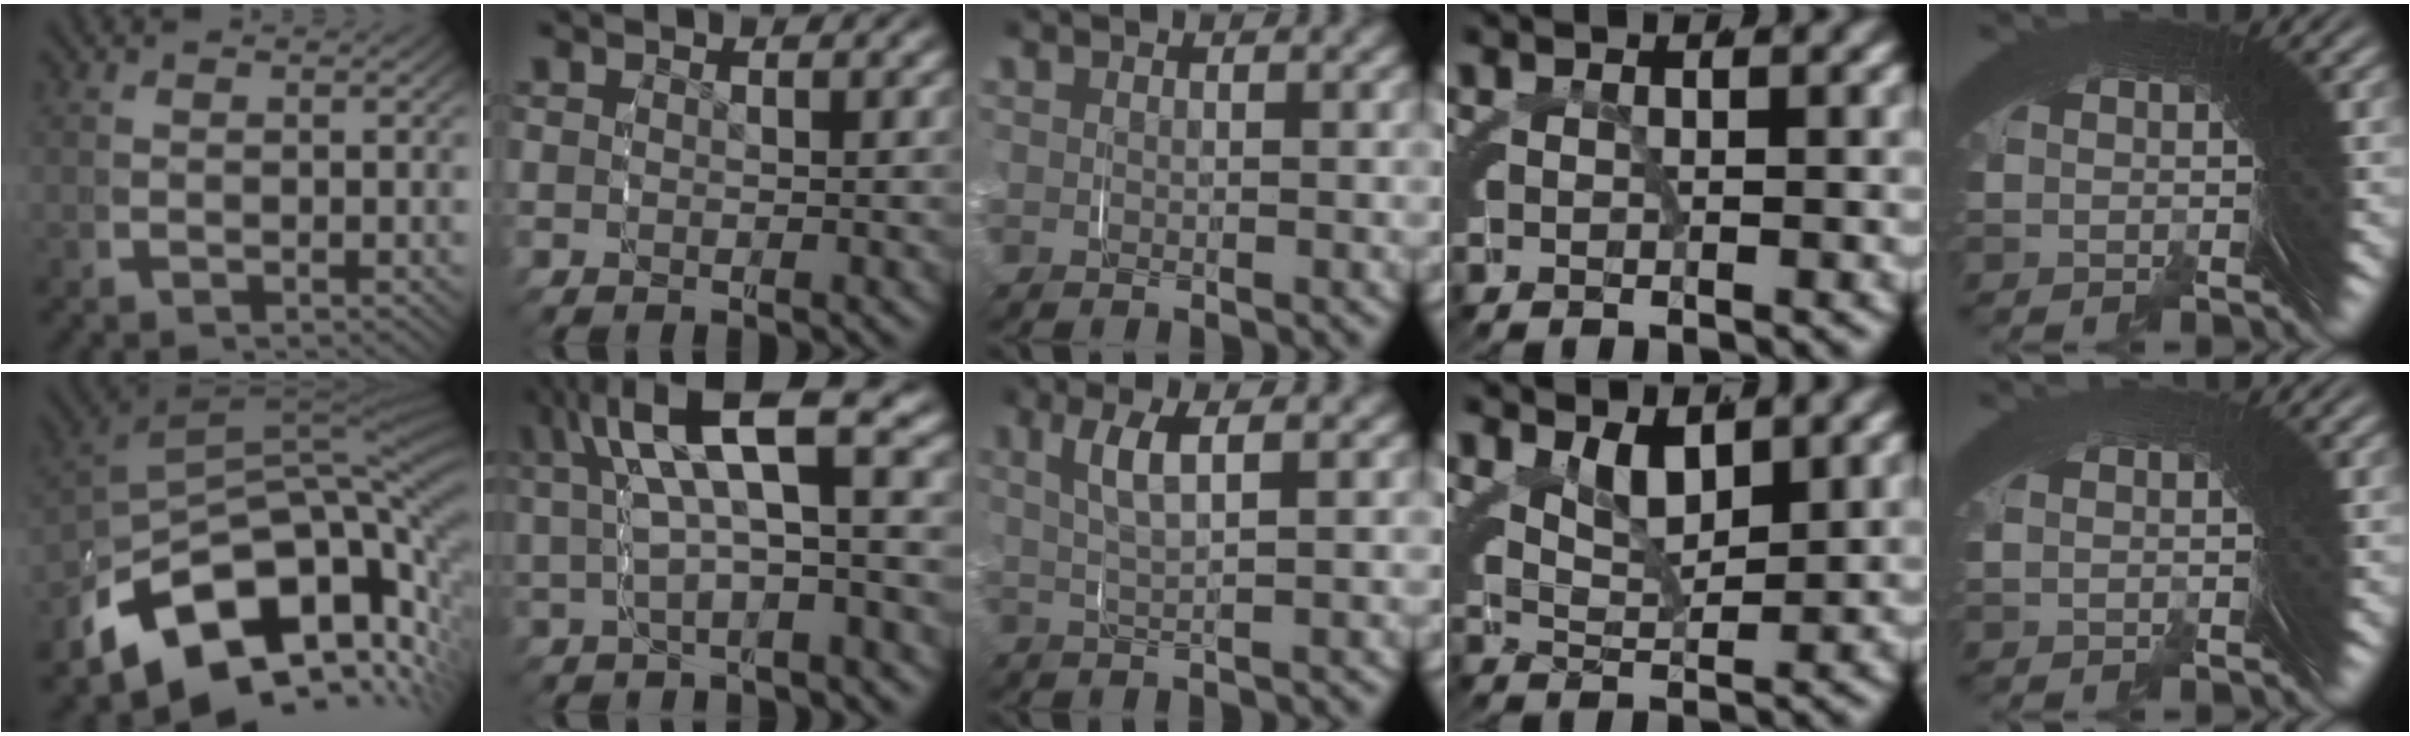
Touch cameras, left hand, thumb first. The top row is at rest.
{"thumb": {"total": 20.7, "force": [-2.8, 13.2, 15.7], "torque": [-0.264, -0.042, -0.029]}, "index": {"total": 7.7, "force": [2.0, 4.2, 6.2], "torque": [-0.109, 0.019, 0.023]}, "middle": {"total": 3.0, "force": [1.0, 0.5, 2.8], "torque": [-0.060, 0.003, 0.019]}, "ring": {"total": 2.8, "force": [2.0, 0.9, 1.7], "torque": [-0.033, -0.006, 0.036]}, "little": {"total": 1.2, "force": [-0.4, -1.1, -0.3], "torque": [0.015, 0.013, -0.005]}}